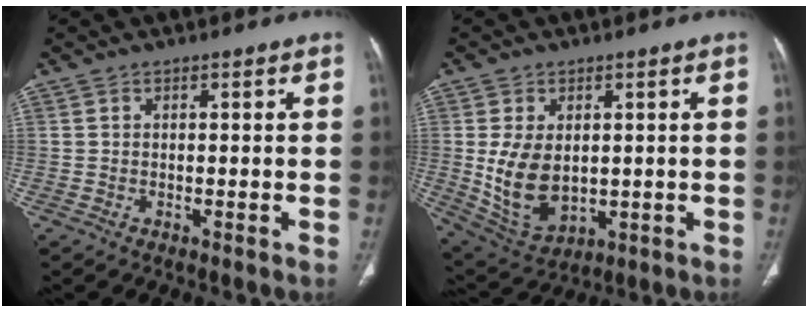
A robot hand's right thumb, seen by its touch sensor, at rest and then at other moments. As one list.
[{"total": 11.2, "force": [0.3, 7.3, 8.5], "torque": [-0.147, -0.011, 0.031]}]